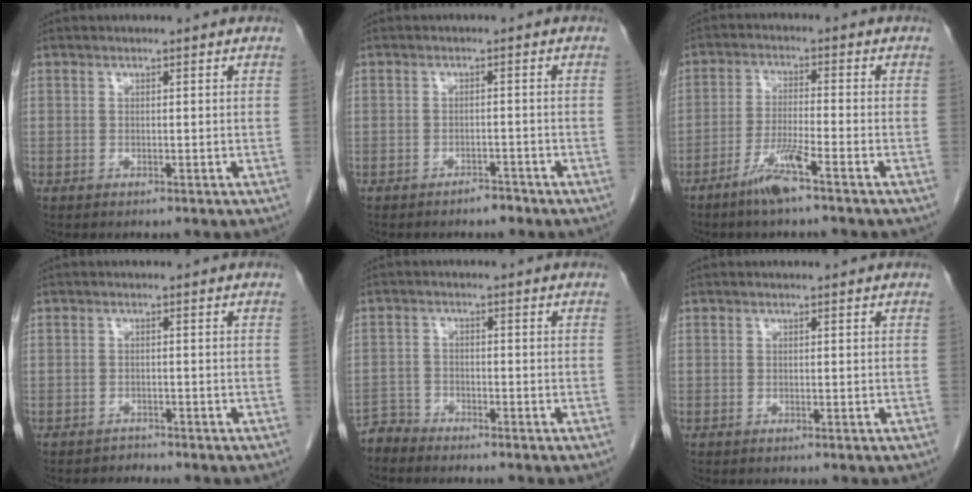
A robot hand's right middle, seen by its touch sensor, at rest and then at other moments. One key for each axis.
{"total": 1.6, "fx": -1.4, "fy": 0.5, "fz": 0.5, "tx": -0.013, "ty": -0.001, "tz": -0.018}
{"total": 5.7, "fx": -3.8, "fy": -0.3, "fz": 4.2, "tx": -0.086, "ty": -0.009, "tz": -0.079}
{"total": 1.2, "fx": -1.1, "fy": 0.1, "fz": -0.5, "tx": 0.003, "ty": -0.006, "tz": -0.019}
{"total": 2.7, "fx": -2.5, "fy": 0.4, "fz": -0.8, "tx": 0.020, "ty": -0.008, "tz": -0.050}
{"total": 0.0}